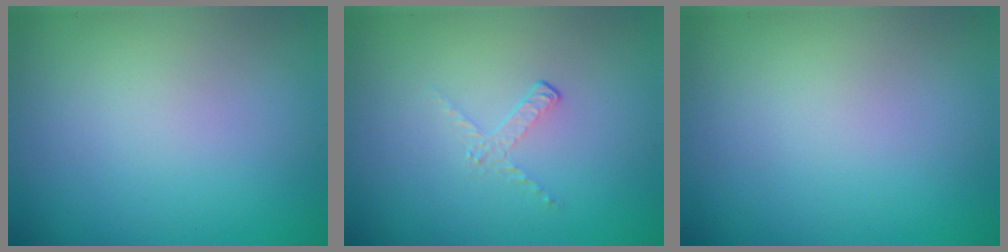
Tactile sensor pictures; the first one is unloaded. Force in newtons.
{"total": 1.1, "press": 0.4, "slide": 1.1}
{"total": 0.0}